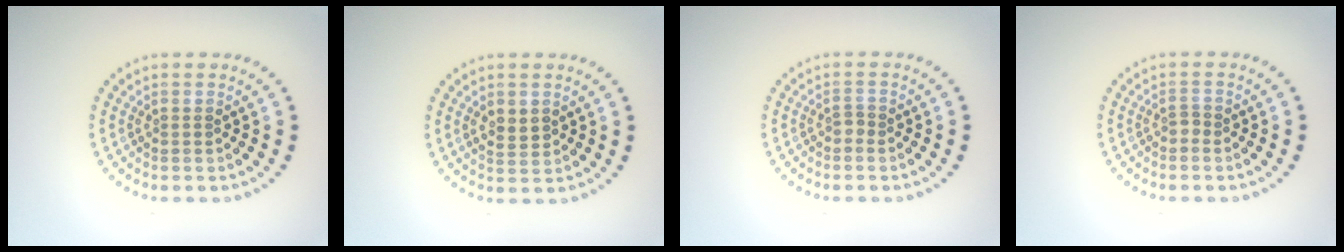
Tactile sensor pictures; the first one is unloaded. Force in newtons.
{"total": 1.7, "press": 1.7, "slide": 0.3}
{"total": 0.9, "press": 0.6, "slide": 0.6}
{"total": 0.9, "press": 0.6, "slide": 0.7}